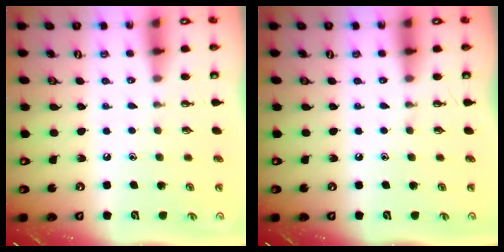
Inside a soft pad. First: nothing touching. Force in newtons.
{"total": 0.0}